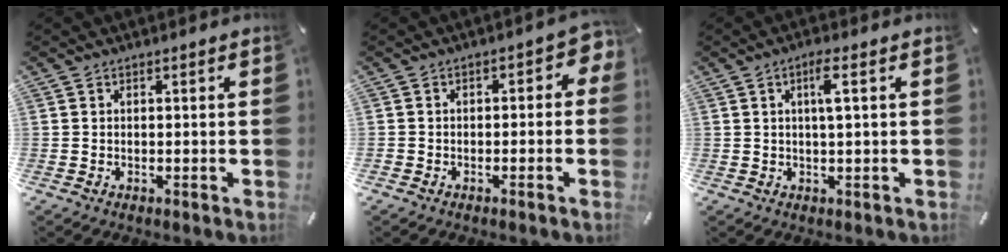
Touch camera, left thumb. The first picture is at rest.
{"total": 4.0, "force": [-1.3, 2.6, 2.7], "torque": [-0.040, 0.015, -0.027]}
{"total": 4.7, "force": [1.3, 0.9, 4.5], "torque": [-0.081, 0.001, 0.017]}